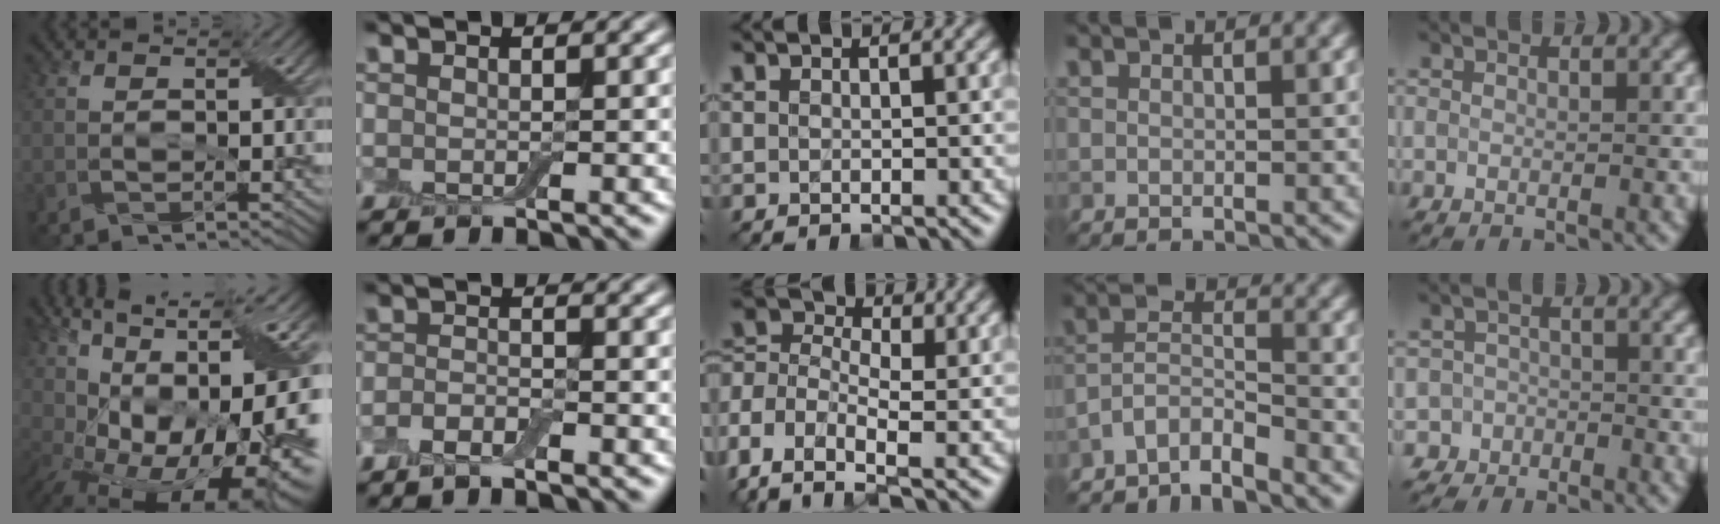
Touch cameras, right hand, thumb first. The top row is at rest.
{"thumb": {"total": 20.0, "force": [0.4, 9.1, 17.8], "torque": [-0.254, 0.031, 0.026]}, "index": {"total": 2.0, "force": [-1.2, 0.7, 1.5], "torque": [-0.030, 0.000, -0.026]}, "middle": {"total": 6.9, "force": [-3.1, 4.1, 4.6], "torque": [-0.103, 0.006, -0.082]}, "ring": {"total": 4.6, "force": [-4.3, 0.8, 1.5], "torque": [-0.027, -0.001, -0.084]}, "little": {"total": 3.6, "force": [-2.9, 1.5, -1.5], "torque": [0.045, 0.004, -0.046]}}